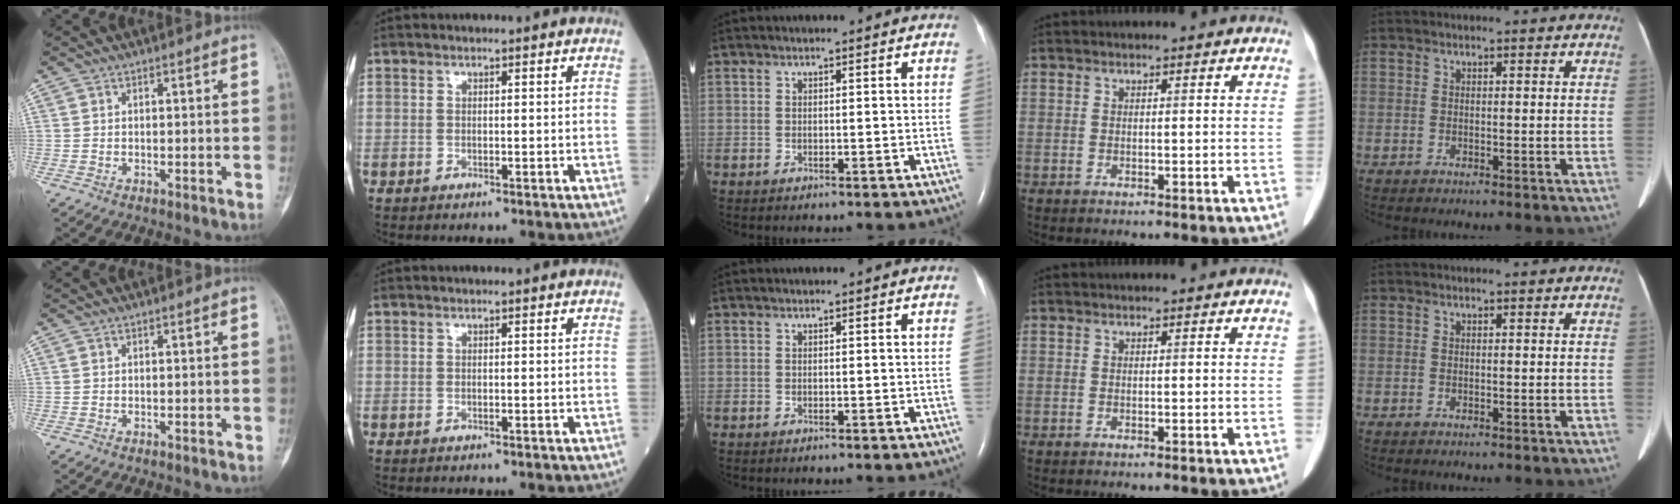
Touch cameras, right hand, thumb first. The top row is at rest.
{}